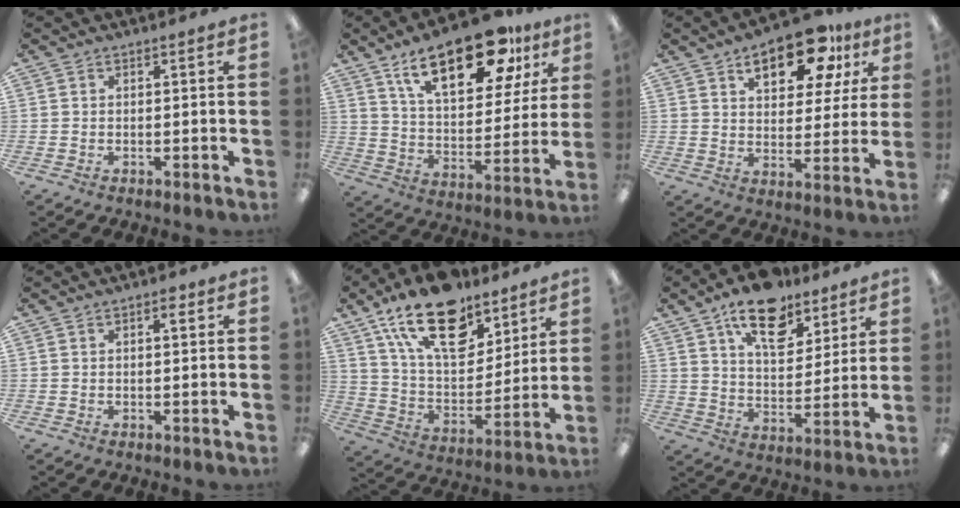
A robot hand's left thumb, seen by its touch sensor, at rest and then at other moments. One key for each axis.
{"total": 23.4, "fx": 14.5, "fy": 10.3, "fz": 15.2, "tx": -0.232, "ty": -0.066, "tz": 0.243}
{"total": 15.7, "fx": 9.1, "fy": 7.4, "fz": 10.4, "tx": -0.141, "ty": -0.035, "tz": 0.151}
{"total": 2.1, "fx": 1.1, "fy": 0.8, "fz": 1.5, "tx": -0.017, "ty": -0.002, "tz": 0.014}
{"total": 21.7, "fx": 14.3, "fy": 10.8, "fz": 12.2, "tx": -0.208, "ty": -0.074, "tz": 0.254}
{"total": 16.5, "fx": 11.3, "fy": 8.3, "fz": 8.8, "tx": -0.130, "ty": -0.056, "tz": 0.198}